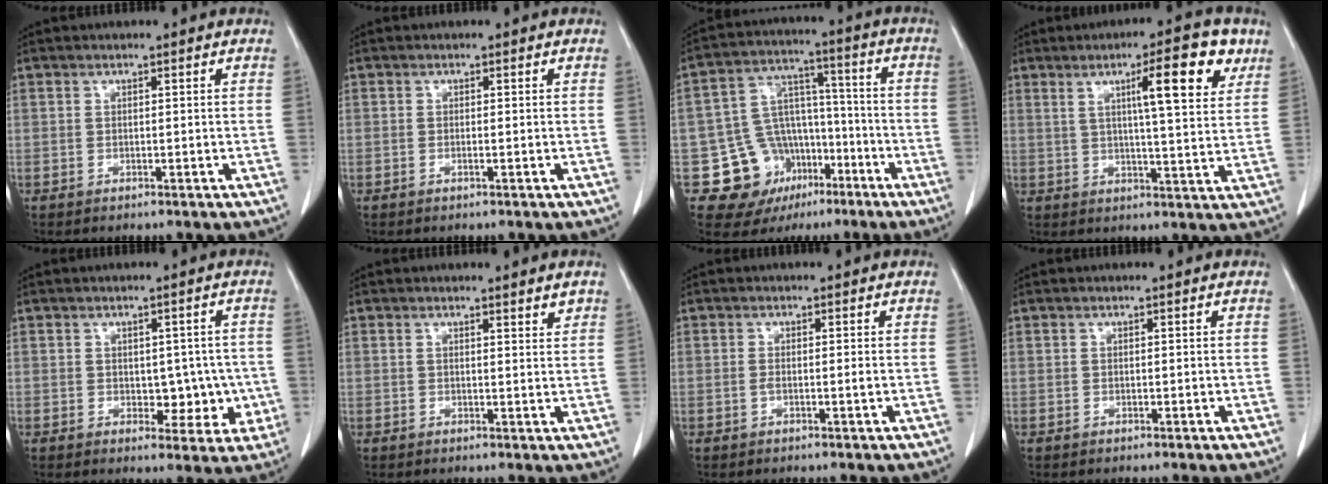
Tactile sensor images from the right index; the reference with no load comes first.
{"total": 0.0}
{"total": 13.5, "force": [-5.9, 11.2, 4.5], "torque": [-0.073, 0.052, -0.080]}
{"total": 10.9, "force": [5.1, 0.9, 9.6], "torque": [-0.138, 0.003, 0.066]}
{"total": 6.7, "force": [-0.5, 4.1, 5.2], "torque": [-0.041, 0.010, 0.007]}
{"total": 2.0, "force": [1.6, 0.2, 1.1], "torque": [-0.019, -0.005, 0.018]}
{"total": 1.0, "force": [-0.2, 0.0, 1.0], "torque": [-0.014, 0.001, -0.001]}
{"total": 0.0}